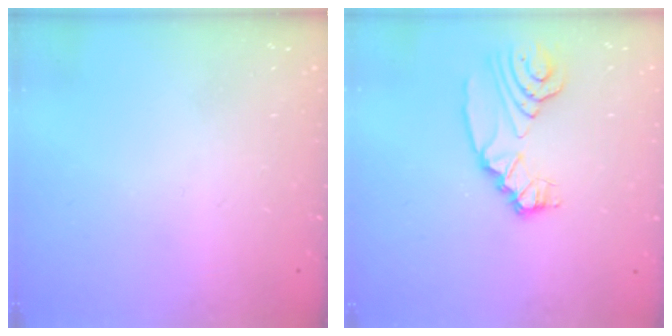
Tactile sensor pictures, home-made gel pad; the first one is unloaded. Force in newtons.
{"total": 8.7, "press": 8.6, "slide": 0.9}